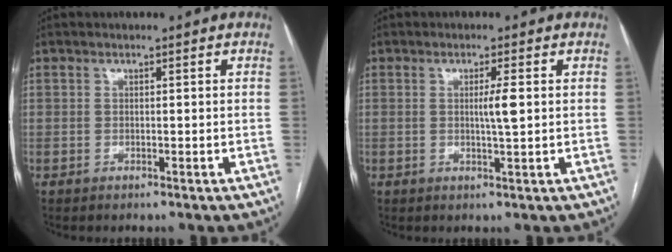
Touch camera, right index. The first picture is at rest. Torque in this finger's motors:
{"motor_torque": [-0.03, 0.12, 0.07, 0.02]}